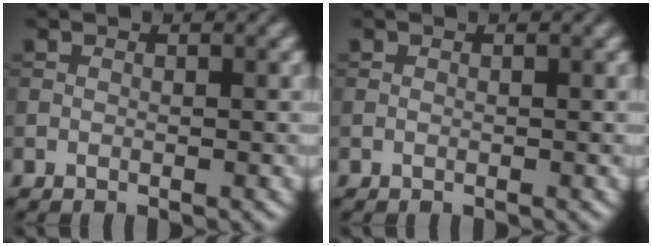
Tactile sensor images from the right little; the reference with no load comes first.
{"total": 0.0}